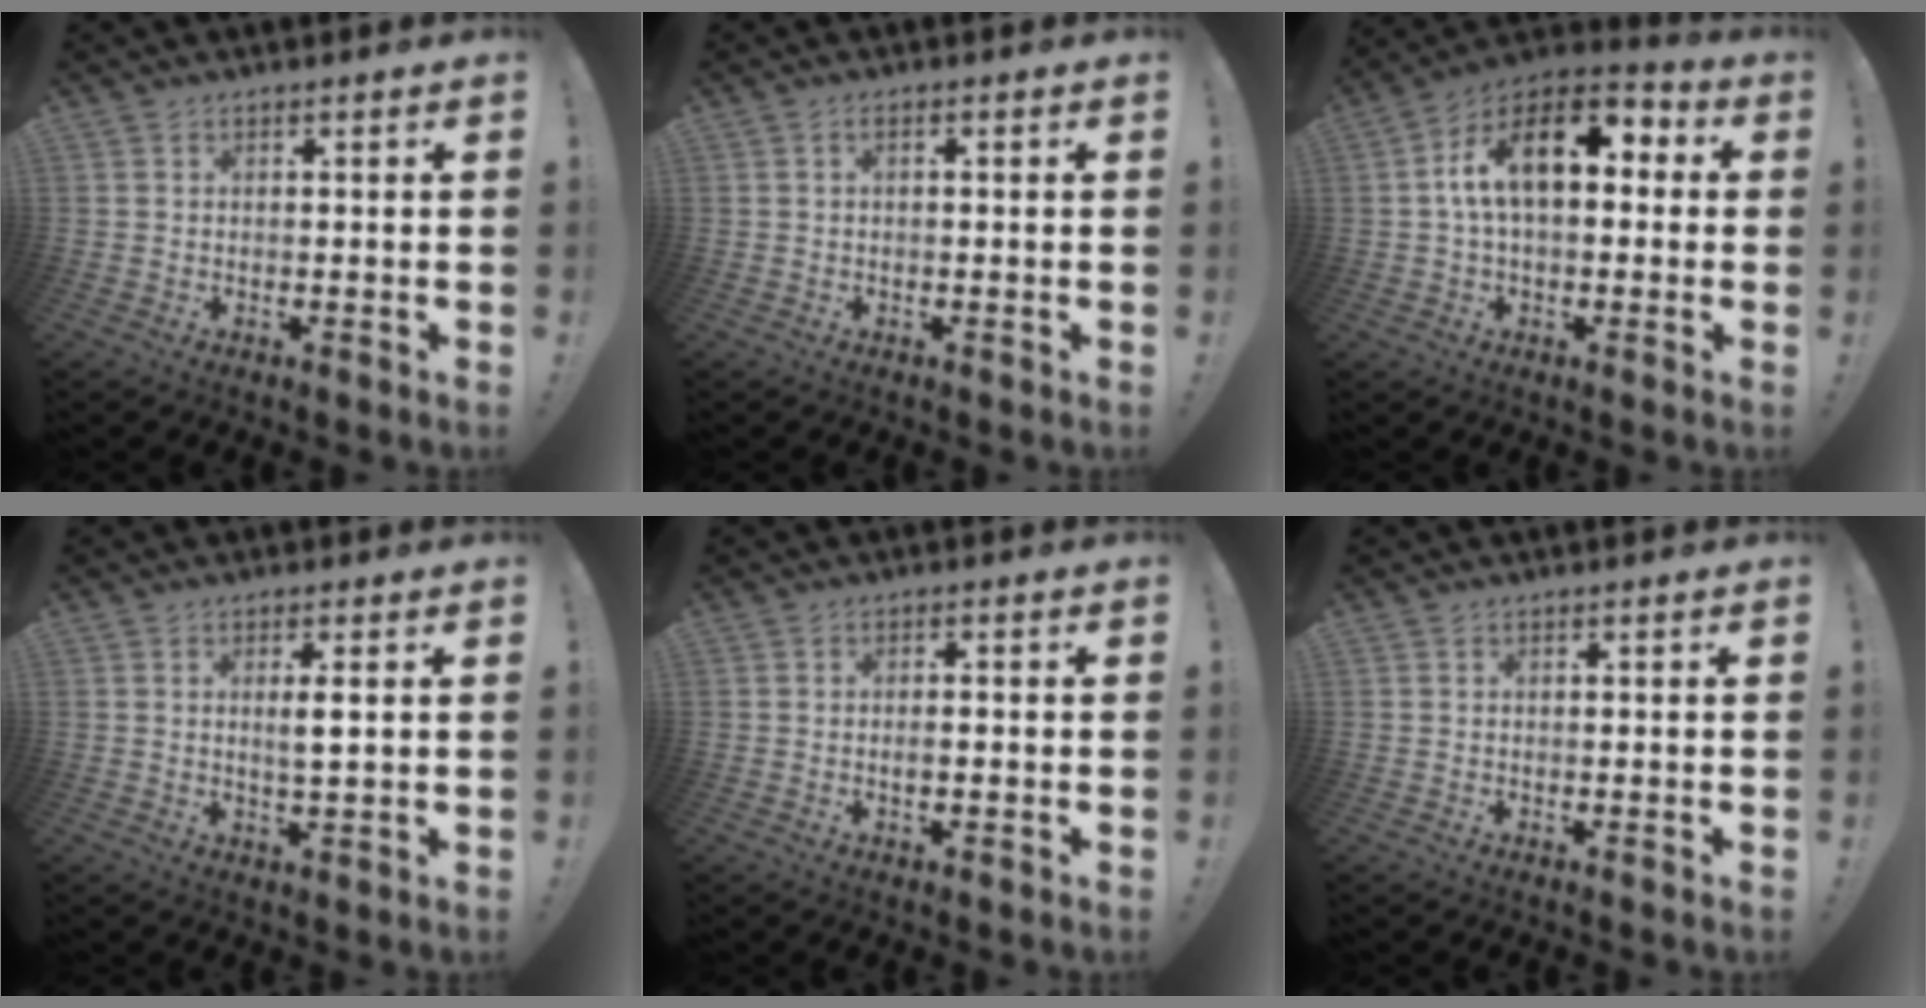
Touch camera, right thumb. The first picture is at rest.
{"total": 1.1, "force": [-0.3, 0.4, 1.0], "torque": [-0.024, 0.006, -0.004]}
{"total": 15.6, "force": [3.6, 8.3, 12.8], "torque": [-0.218, 0.001, 0.058]}
{"total": 3.3, "force": [1.0, 0.3, 3.2], "torque": [-0.046, -0.012, 0.014]}
{"total": 1.6, "force": [-0.6, 0.6, 1.3], "torque": [-0.023, 0.004, -0.012]}
{"total": 0.0}